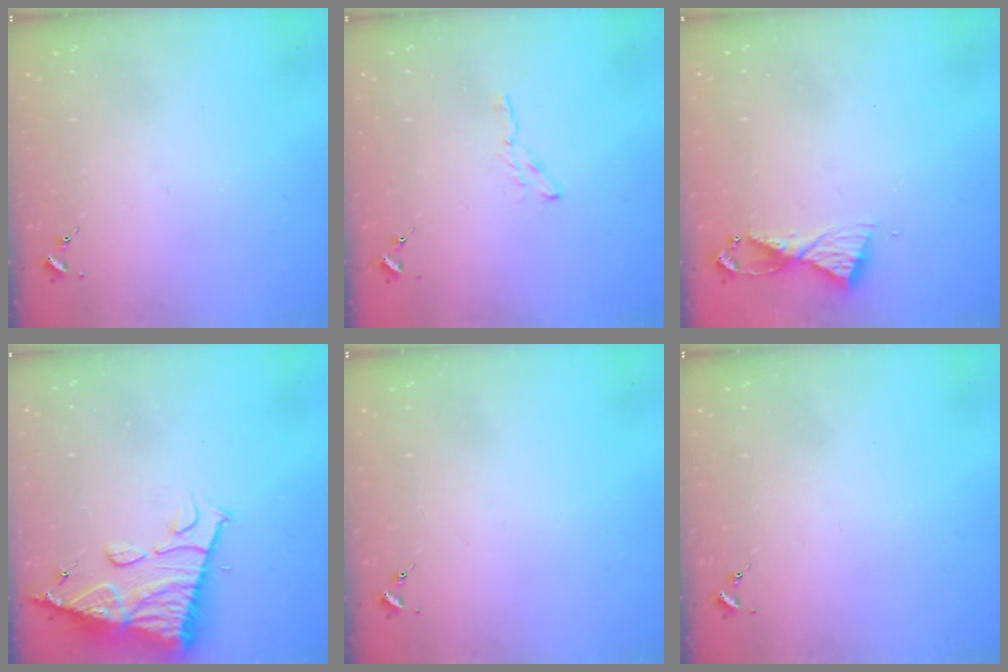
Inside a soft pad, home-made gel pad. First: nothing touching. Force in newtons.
{"total": 2.4, "press": 2.4, "slide": 0.2}
{"total": 5.8, "press": 5.8, "slide": 0.6}
{"total": 13.2, "press": 13.1, "slide": 1.2}
{"total": 0.0}
{"total": 0.0}